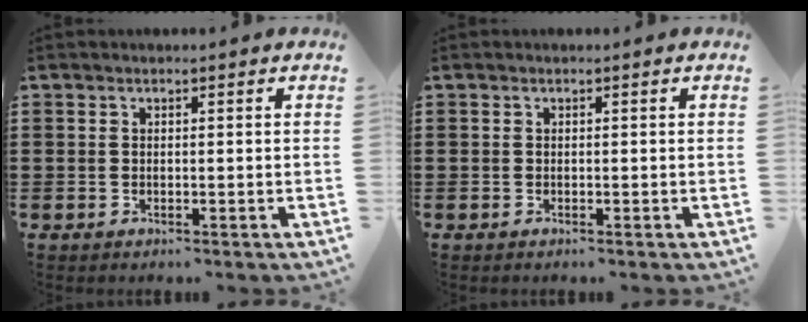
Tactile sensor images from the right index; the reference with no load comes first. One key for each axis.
{"total": 0.0}